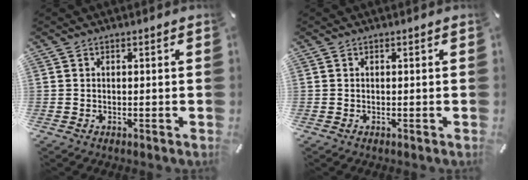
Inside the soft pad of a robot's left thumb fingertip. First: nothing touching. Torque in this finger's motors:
{"motor_torque": [0.01, 0.01, -0.02, 0.01, 0.00]}